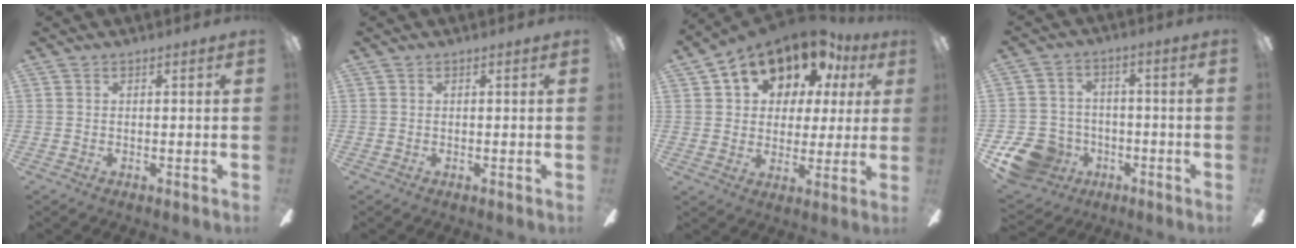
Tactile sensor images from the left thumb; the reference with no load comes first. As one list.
[{"total": 0.0}, {"total": 14.5, "force": [9.5, 9.0, 6.1], "torque": [-0.108, -0.053, 0.172]}, {"total": 11.9, "force": [-6.2, 9.0, 4.5], "torque": [-0.097, 0.045, -0.105]}]